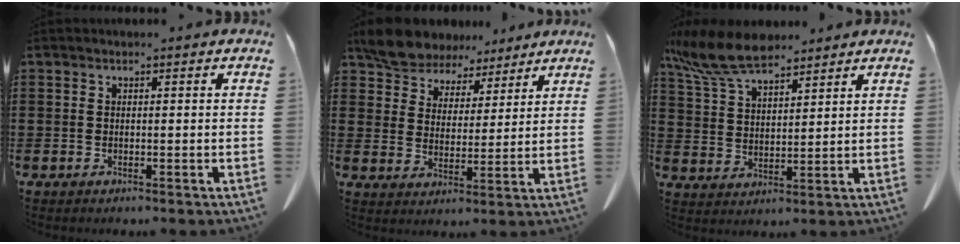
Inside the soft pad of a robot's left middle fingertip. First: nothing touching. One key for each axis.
{"total": 7.6, "fx": 6.9, "fy": 2.9, "fz": 1.1, "tx": -0.060, "ty": -0.027, "tz": 0.131}
{"total": 9.7, "fx": 7.7, "fy": 2.8, "fz": 5.1, "tx": -0.129, "ty": -0.018, "tz": 0.144}